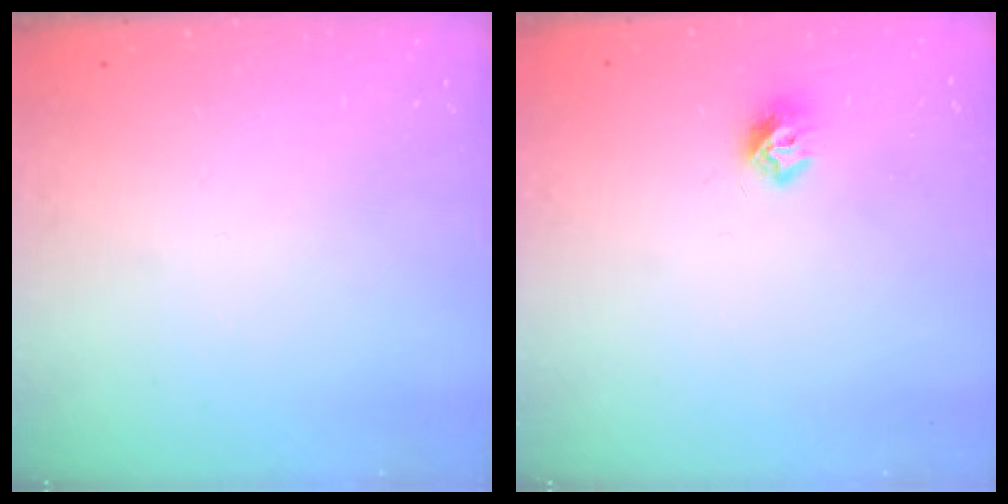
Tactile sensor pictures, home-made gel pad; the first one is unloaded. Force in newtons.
{"total": 7.3, "press": 7.2, "slide": 0.3}